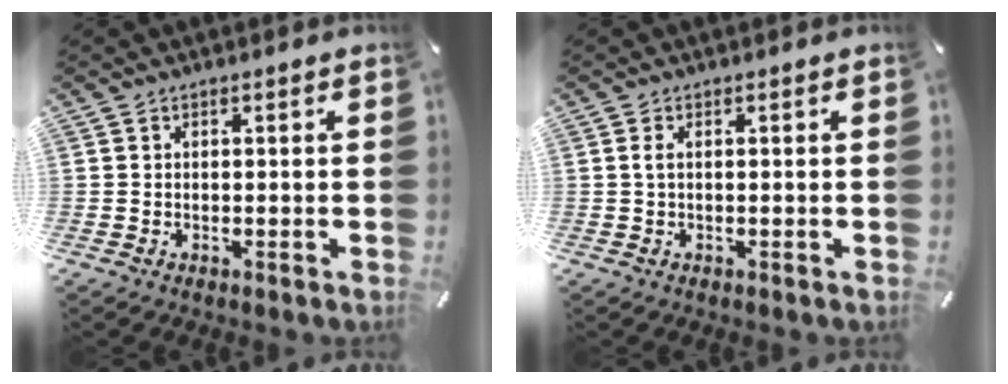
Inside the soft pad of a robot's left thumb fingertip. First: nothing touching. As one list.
[{"total": 1.4, "force": [0.1, 0.4, 1.3], "torque": [-0.027, 0.000, 0.001]}]